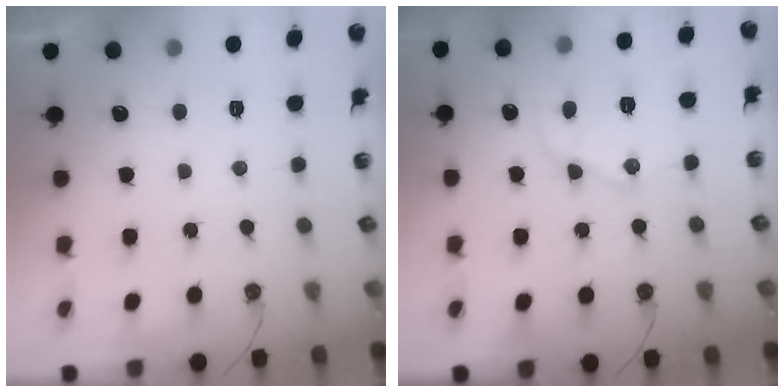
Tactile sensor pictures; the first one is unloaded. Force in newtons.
{"total": 12.3, "press": 12.2, "slide": 1.2}